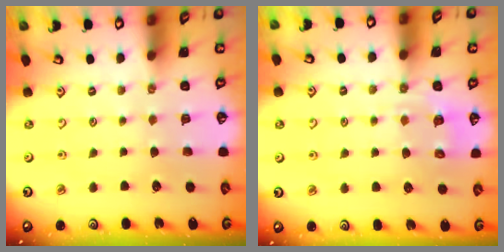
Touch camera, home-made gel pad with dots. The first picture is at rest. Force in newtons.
{"total": 6.8, "press": 6.7, "slide": 1.1}